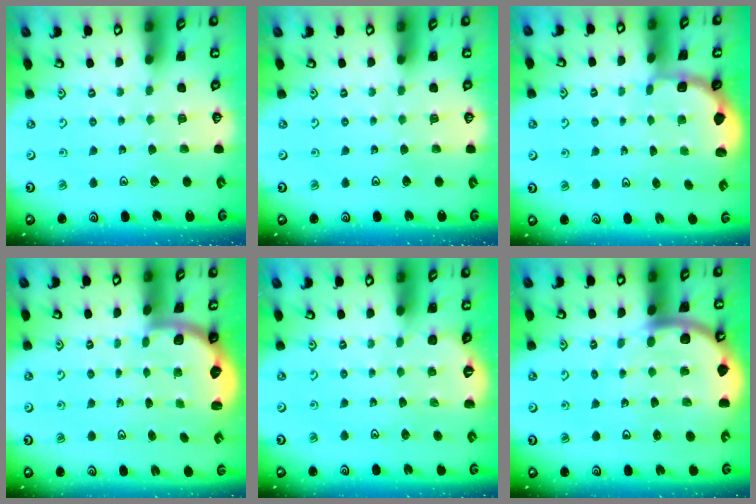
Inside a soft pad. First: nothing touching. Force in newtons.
{"total": 0.0}
{"total": 1.7, "press": 1.5, "slide": 0.7}
{"total": 2.4, "press": 1.9, "slide": 1.4}
{"total": 2.1, "press": 1.0, "slide": 1.8}
{"total": 9.3, "press": 9.2, "slide": 1.2}